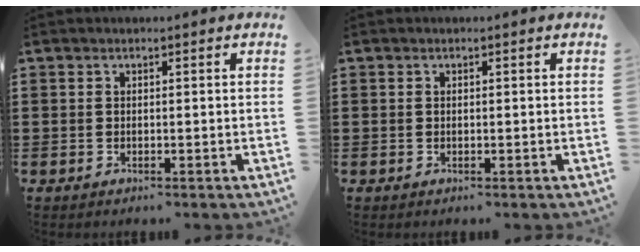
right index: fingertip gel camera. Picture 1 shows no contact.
{"total": 0.0}